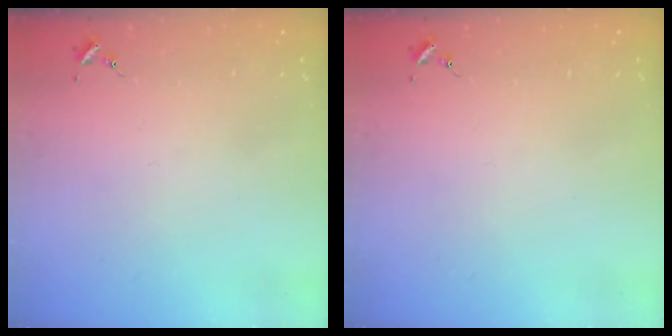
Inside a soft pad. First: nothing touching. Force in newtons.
{"total": 0.0}